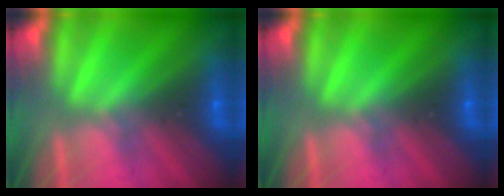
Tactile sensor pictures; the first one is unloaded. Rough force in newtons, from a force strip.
{"total": 0.0}